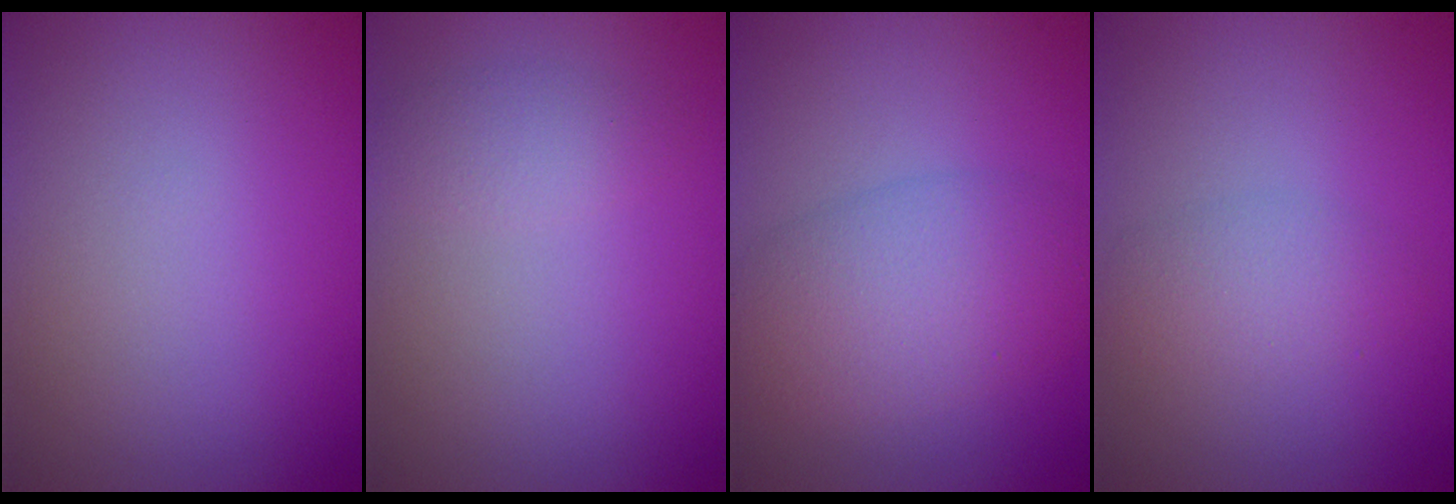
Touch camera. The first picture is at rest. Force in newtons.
{"total": 1.6, "press": 1.6, "slide": 0.0}
{"total": 5.6, "press": 5.6, "slide": 0.1}
{"total": 2.1, "press": 2.1, "slide": 0.0}